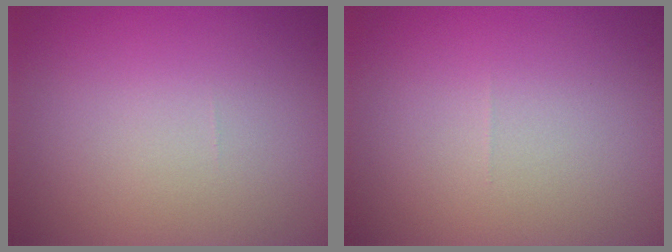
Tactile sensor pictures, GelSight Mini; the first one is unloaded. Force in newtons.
{"total": 0.0}